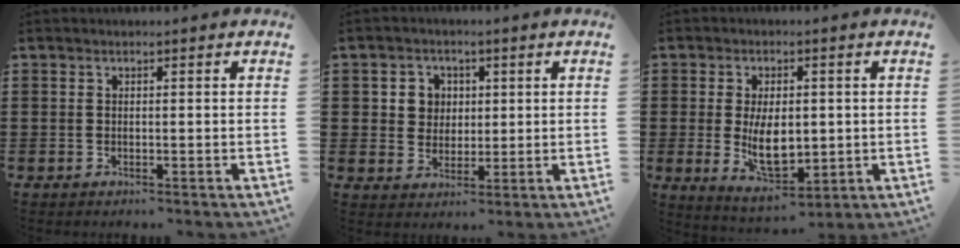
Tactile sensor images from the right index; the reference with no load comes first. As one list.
[{"total": 4.0, "force": [1.0, 3.8, 1.0], "torque": [-0.036, 0.013, 0.016]}, {"total": 8.1, "force": [-0.3, 4.1, 7.0], "torque": [-0.131, -0.003, -0.009]}]